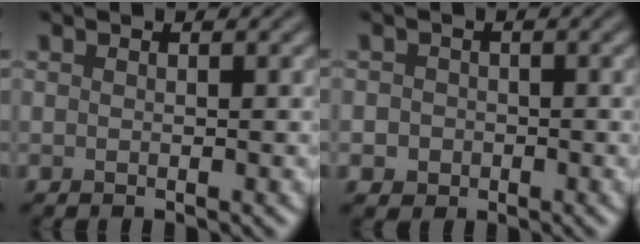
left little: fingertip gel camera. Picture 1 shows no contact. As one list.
[{"total": 2.4, "force": [-0.6, 2.2, 0.6], "torque": [0.006, 0.005, -0.020]}]